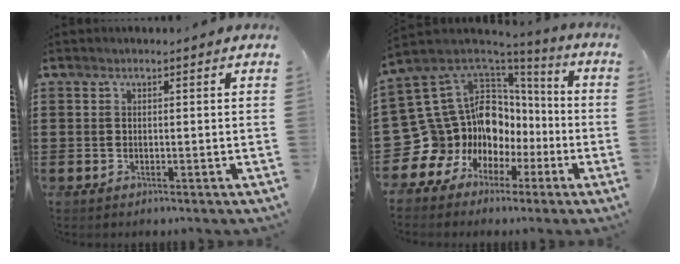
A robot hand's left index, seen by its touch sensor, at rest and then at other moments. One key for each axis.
{"total": 14.7, "fx": -1.6, "fy": 13.6, "fz": 5.3, "tx": -0.159, "ty": -0.038, "tz": 0.008}